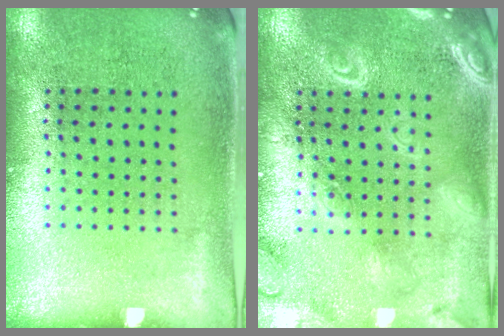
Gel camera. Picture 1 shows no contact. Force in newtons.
{"total": 3.8, "press": 3.8, "slide": 0.5}